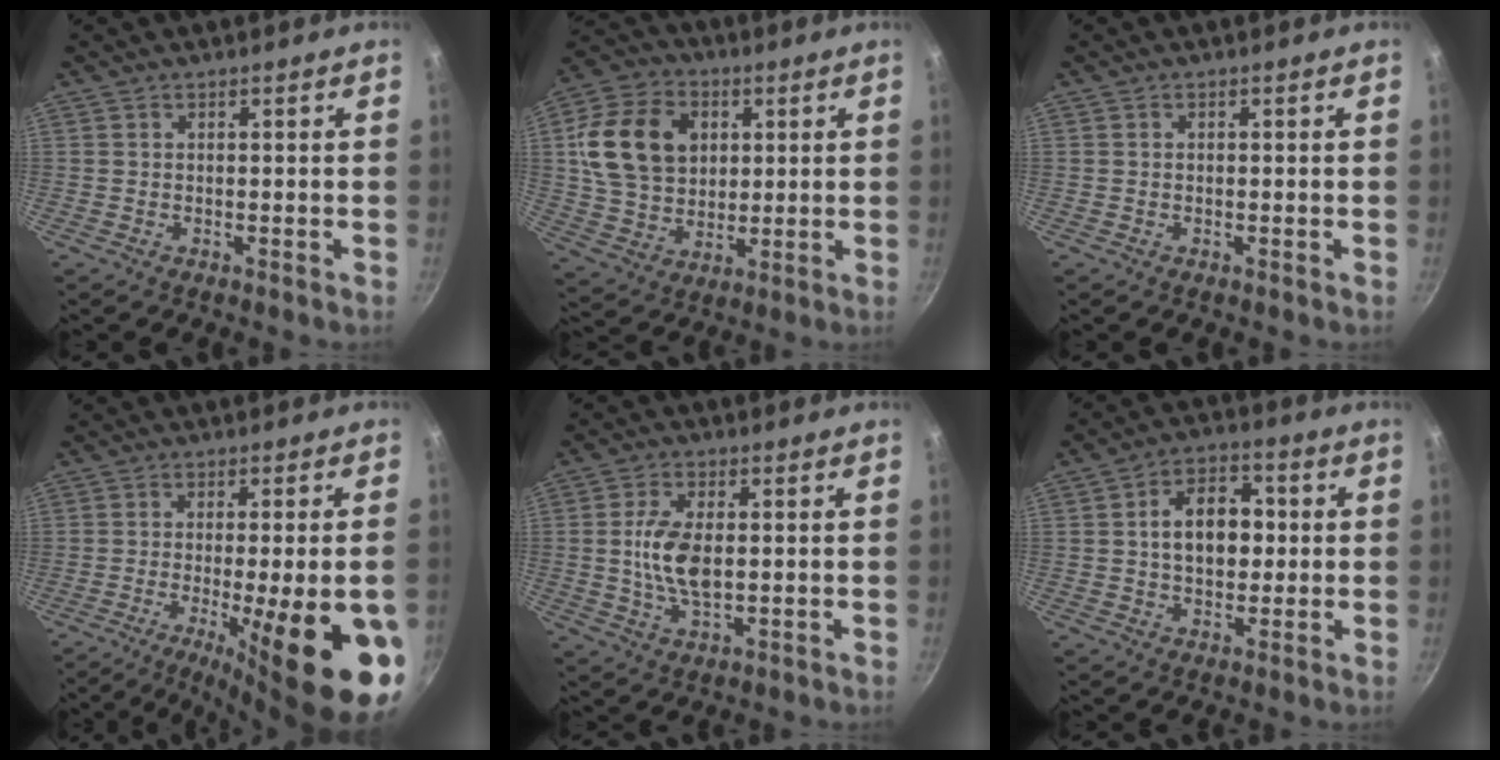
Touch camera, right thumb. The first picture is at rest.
{"total": 17.4, "force": [4.0, 13.2, 10.7], "torque": [-0.174, 0.000, 0.070]}
{"total": 0.0}
{"total": 21.2, "force": [-6.7, 5.0, 19.5], "torque": [-0.253, -0.005, -0.085]}
{"total": 9.0, "force": [0.3, 4.7, 7.7], "torque": [-0.147, 0.001, 0.005]}
{"total": 11.0, "force": [0.9, 7.6, 7.9], "torque": [-0.088, 0.018, 0.005]}